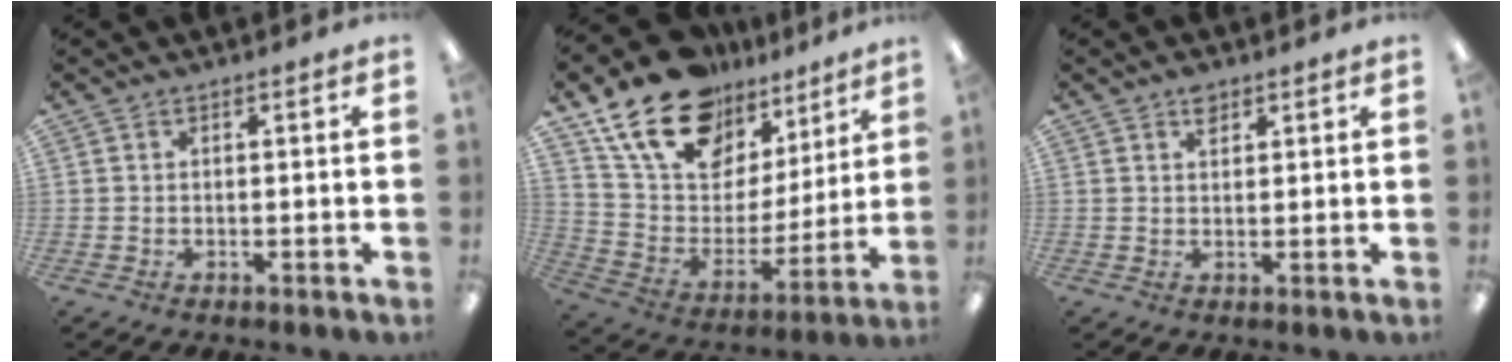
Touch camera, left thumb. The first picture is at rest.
{"total": 19.4, "force": [14.4, 10.6, 7.6], "torque": [-0.153, -0.093, 0.263]}
{"total": 2.8, "force": [1.9, 1.5, 1.3], "torque": [-0.012, -0.005, 0.031]}